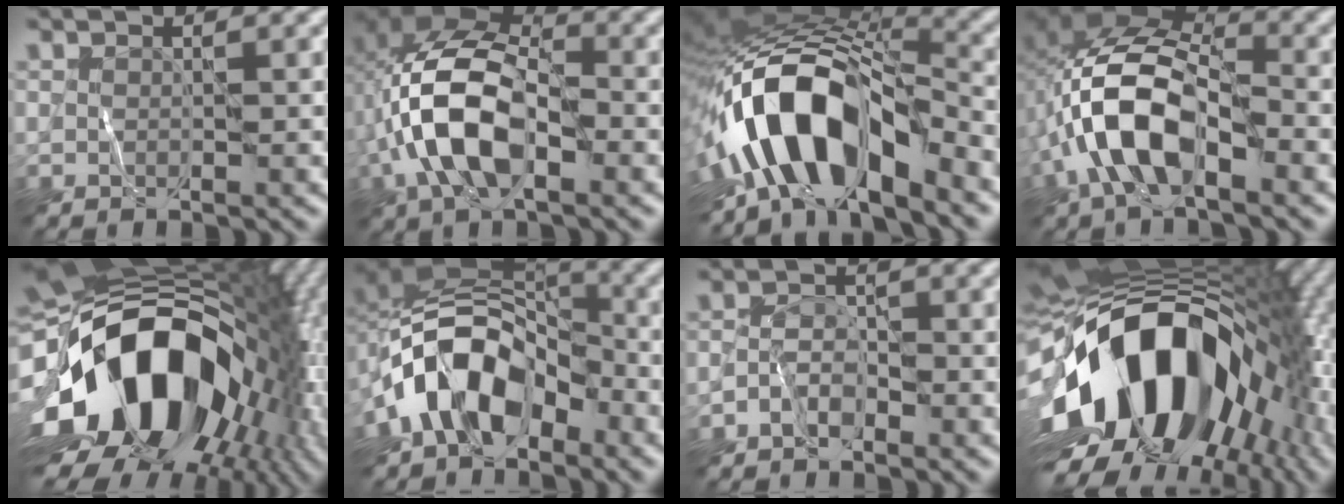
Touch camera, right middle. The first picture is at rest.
{"total": 10.5, "force": [-2.3, 5.7, 8.5], "torque": [-0.179, 0.009, -0.057]}
{"total": 12.9, "force": [-6.0, 5.7, 9.9], "torque": [-0.168, 0.011, -0.111]}
{"total": 10.0, "force": [-3.1, 5.4, 7.8], "torque": [-0.161, 0.003, -0.067]}
{"total": 20.6, "force": [-2.6, 14.2, 14.8], "torque": [-0.282, -0.034, -0.034]}
{"total": 9.6, "force": [-4.2, 6.3, 5.8], "torque": [-0.087, 0.014, -0.095]}
{"total": 1.9, "force": [-1.4, 1.0, 0.9], "torque": [-0.014, 0.009, -0.030]}
{"total": 18.4, "force": [-1.9, 12.4, 13.5], "torque": [-0.236, 0.003, -0.042]}